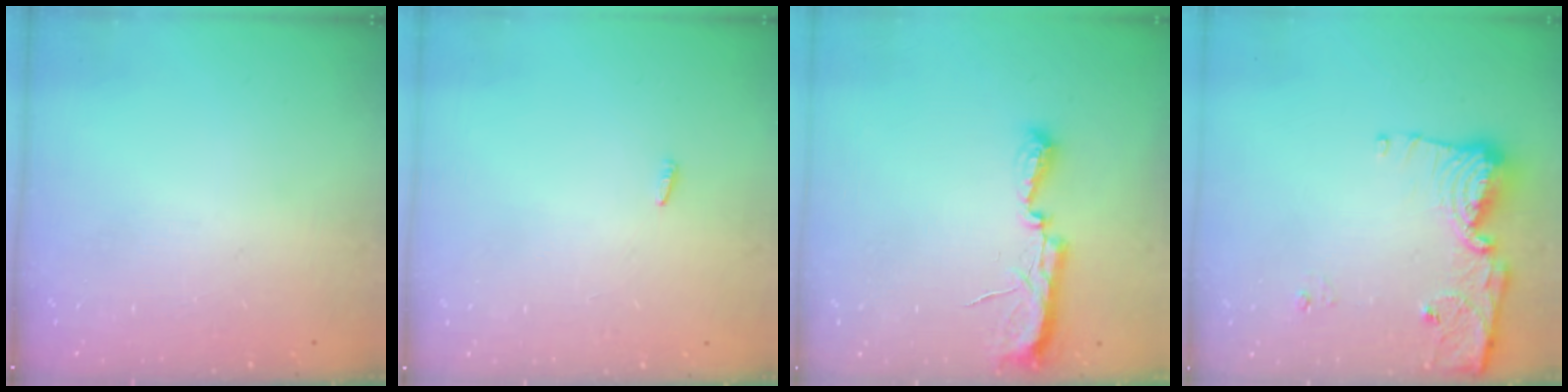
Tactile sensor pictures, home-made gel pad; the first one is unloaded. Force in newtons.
{"total": 2.1, "press": 1.9, "slide": 0.7}
{"total": 9.8, "press": 8.5, "slide": 4.8}
{"total": 11.7, "press": 11.6, "slide": 1.1}